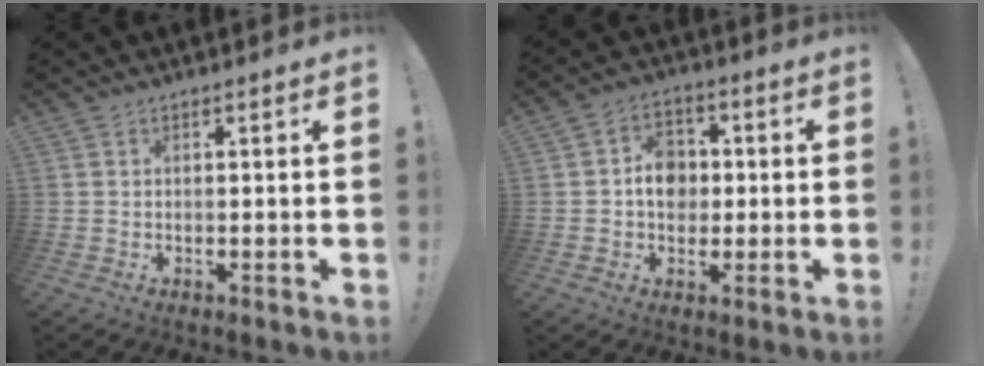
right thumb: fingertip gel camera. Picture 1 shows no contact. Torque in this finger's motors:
{"motor_torque": [0.98, 1.31, 0.76, -0.31, 0.00]}